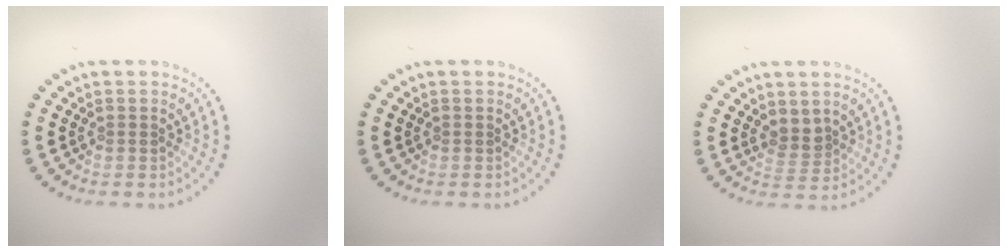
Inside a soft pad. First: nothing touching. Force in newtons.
{"total": 0.0}
{"total": 1.9, "press": 1.4, "slide": 1.2}